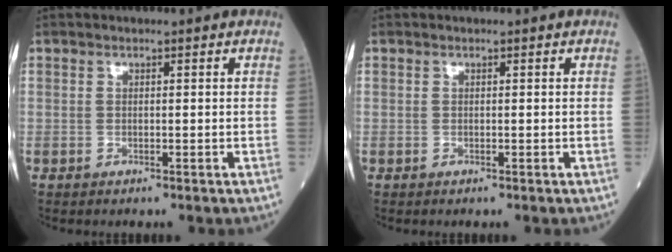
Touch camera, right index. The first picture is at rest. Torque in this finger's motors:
{"motor_torque": [0.00, 0.00, 0.00, 0.00]}